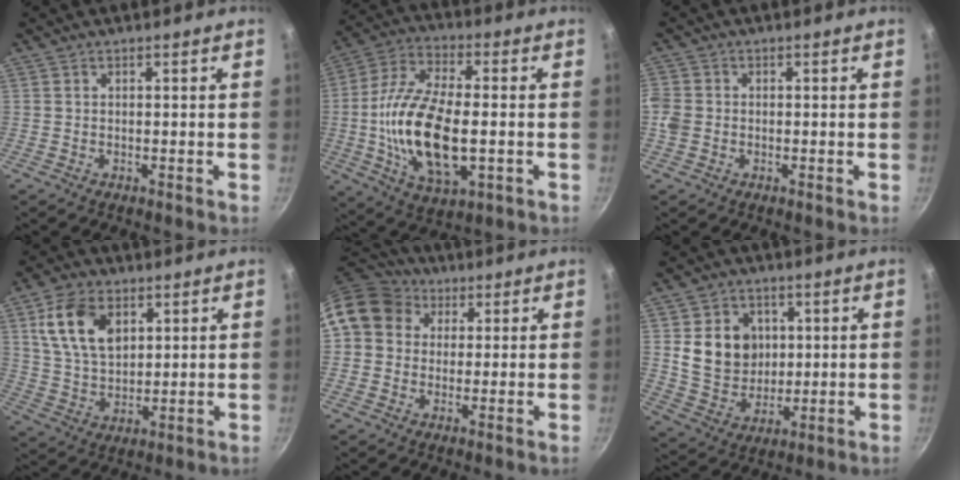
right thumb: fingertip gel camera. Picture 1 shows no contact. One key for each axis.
{"total": 19.4, "fx": -2.3, "fy": 9.2, "fz": 16.9, "tx": -0.323, "ty": 0.011, "tz": -0.047}
{"total": 3.7, "fx": -0.7, "fy": 3.2, "fz": 1.8, "tx": -0.034, "ty": 0.007, "tz": -0.017}
{"total": 12.5, "fx": 4.7, "fy": 8.1, "fz": 8.3, "tx": -0.134, "ty": -0.015, "tz": 0.093}
{"total": 11.9, "fx": 3.9, "fy": 10.0, "fz": 5.1, "tx": -0.073, "ty": 0.018, "tz": 0.056}
{"total": 12.2, "fx": 2.2, "fy": 10.2, "fz": 6.2, "tx": -0.081, "ty": -0.015, "tz": 0.048}